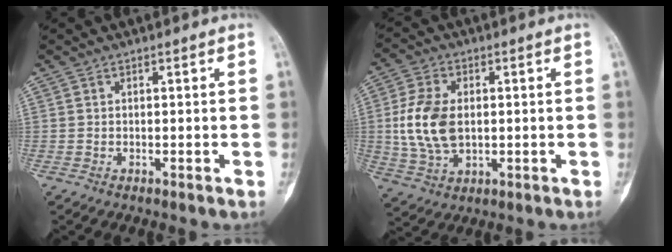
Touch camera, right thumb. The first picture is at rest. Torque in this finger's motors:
{"motor_torque": [0.85, 0.17, 1.06, -1.16, 0.37]}